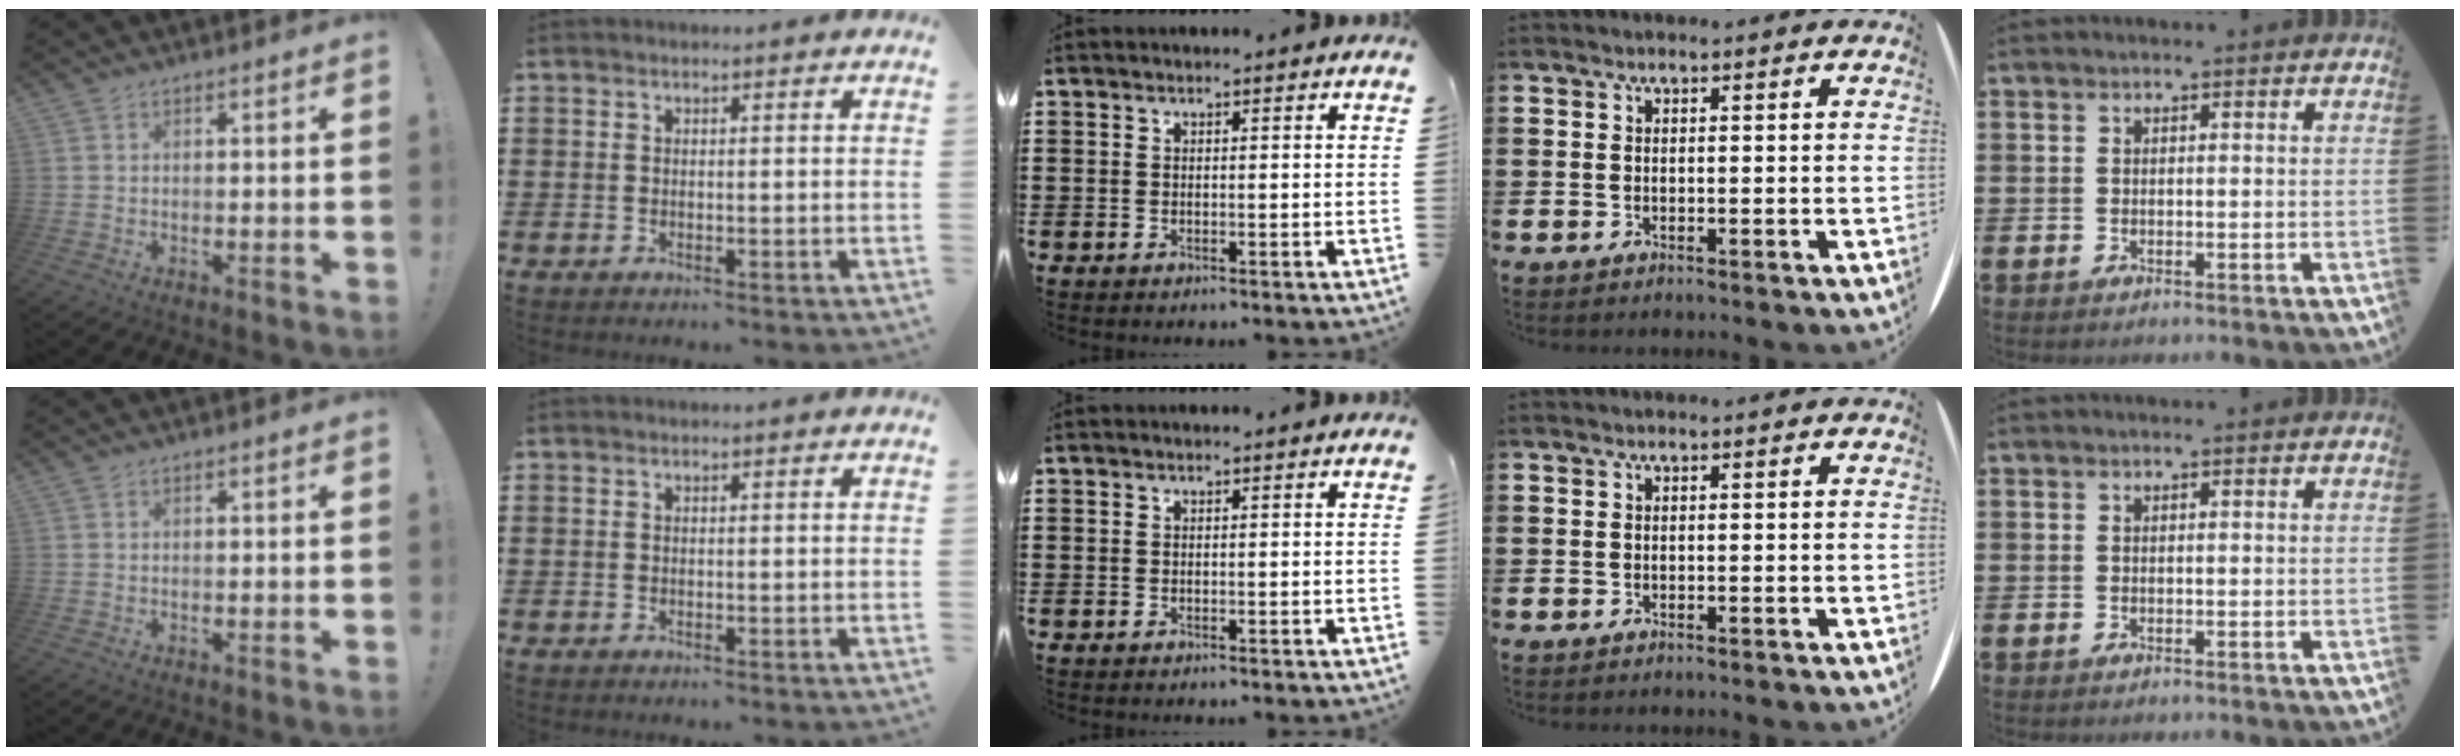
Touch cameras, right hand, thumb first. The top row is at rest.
{}